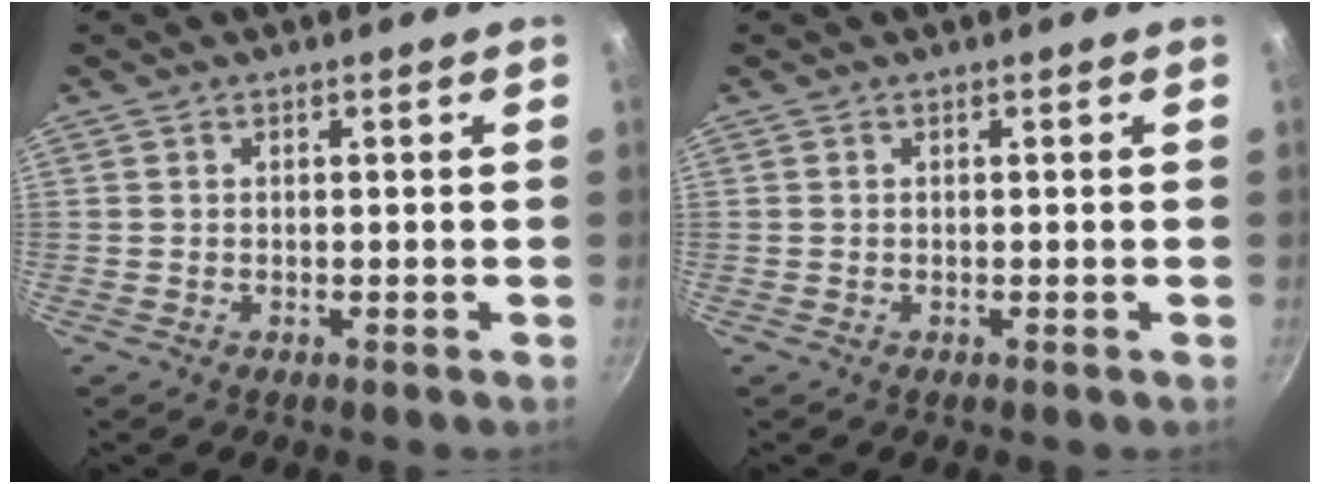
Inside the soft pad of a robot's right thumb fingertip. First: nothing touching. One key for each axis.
{"total": 0.0}